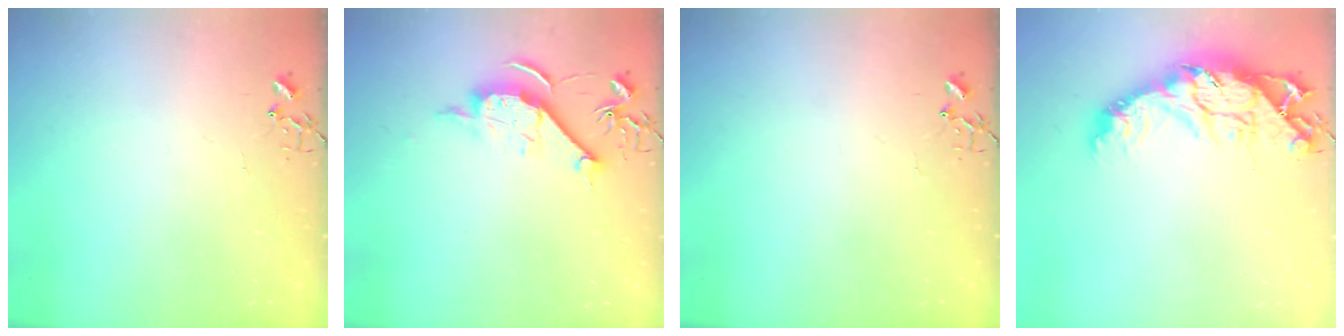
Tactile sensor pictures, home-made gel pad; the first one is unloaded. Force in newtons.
{"total": 11.3, "press": 11.3, "slide": 0.5}
{"total": 0.0}
{"total": 18.3, "press": 18.3, "slide": 1.4}